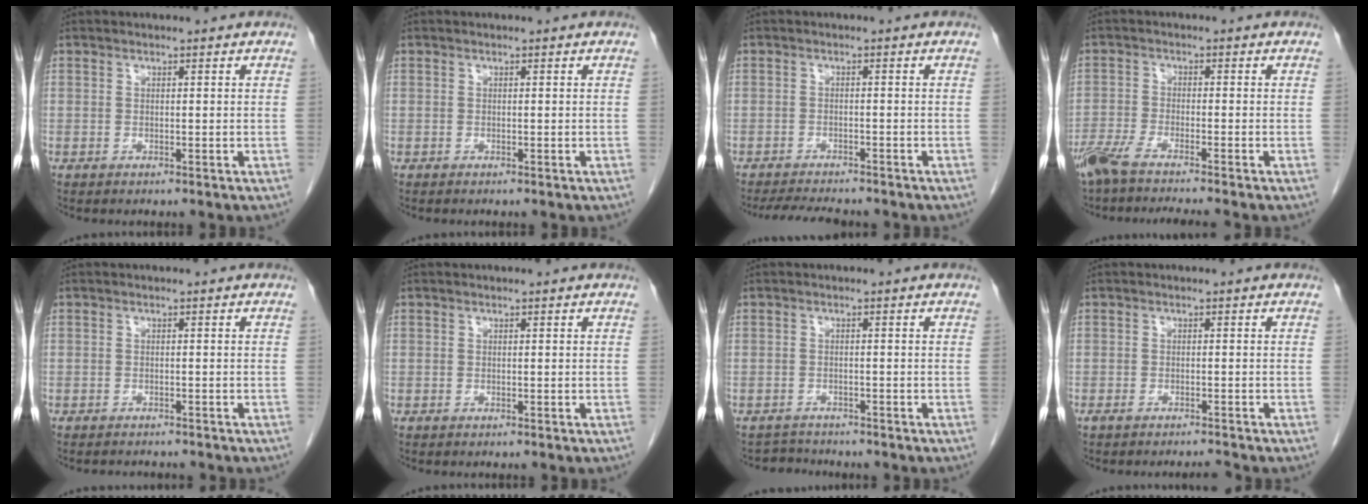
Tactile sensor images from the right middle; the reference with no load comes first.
{"total": 0.0}
{"total": 6.7, "force": [-6.2, 1.0, 2.5], "torque": [-0.039, -0.013, -0.095]}
{"total": 8.0, "force": [-6.8, -0.5, 4.1], "torque": [-0.066, -0.020, -0.117]}
{"total": 2.8, "force": [-2.6, 0.6, 0.6], "torque": [-0.007, -0.004, -0.031]}
{"total": 0.0}
{"total": 2.0, "force": [-1.9, 0.3, -0.8], "torque": [0.015, -0.009, -0.029]}
{"total": 1.9, "force": [-1.8, -0.3, 0.5], "torque": [-0.011, -0.001, -0.029]}